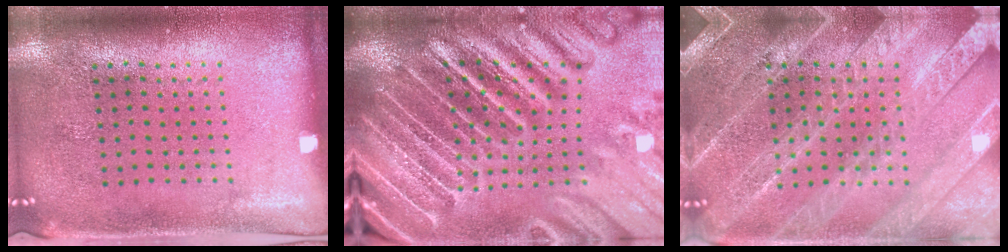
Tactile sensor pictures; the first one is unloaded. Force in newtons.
{"total": 5.2, "press": 4.6, "slide": 2.5}
{"total": 3.6, "press": 3.6, "slide": 0.4}